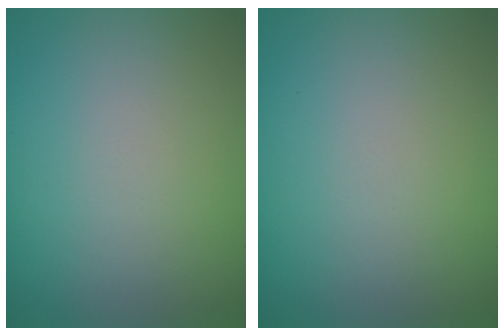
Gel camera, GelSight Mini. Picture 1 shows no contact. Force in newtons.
{"total": 0.0}